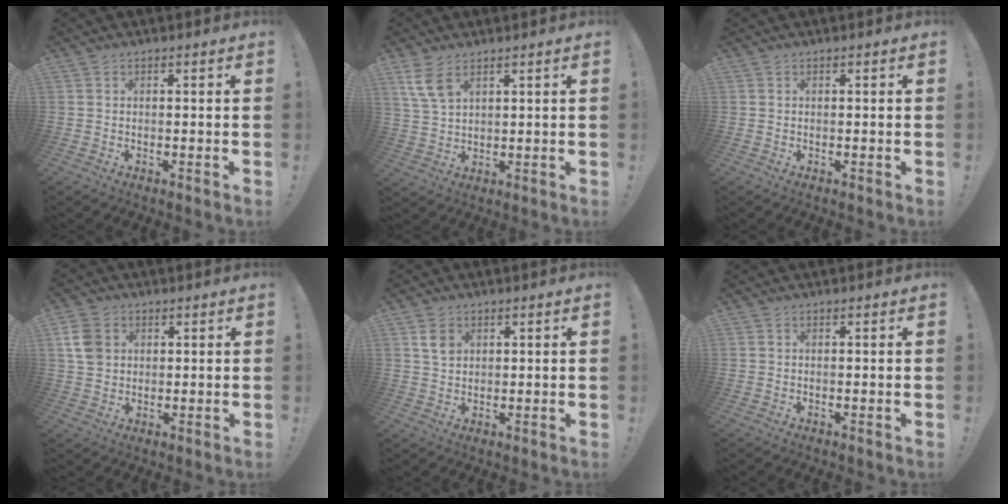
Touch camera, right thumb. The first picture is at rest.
{"total": 7.0, "force": [4.3, 3.3, 4.4], "torque": [-0.076, -0.017, 0.081]}
{"total": 0.0}
{"total": 8.1, "force": [2.4, 6.3, 4.4], "torque": [-0.080, 0.003, 0.049]}
{"total": 4.8, "force": [2.0, 3.8, 2.2], "torque": [-0.020, -0.005, 0.034]}
{"total": 0.0}